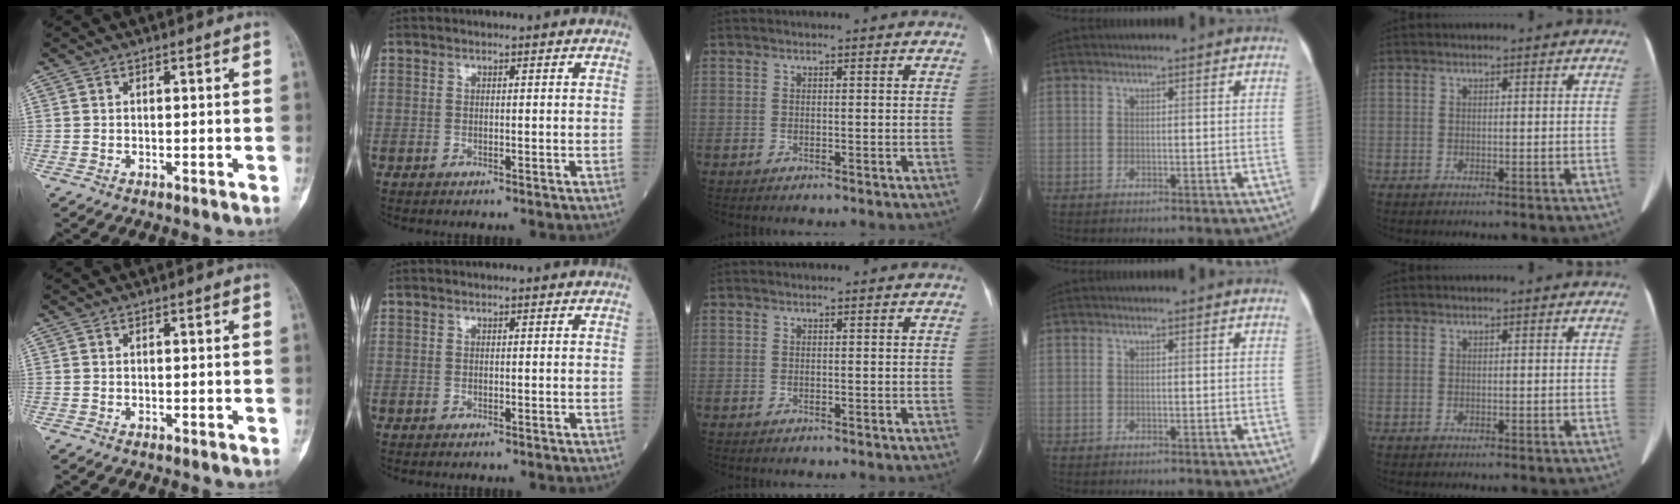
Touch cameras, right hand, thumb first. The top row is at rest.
{}